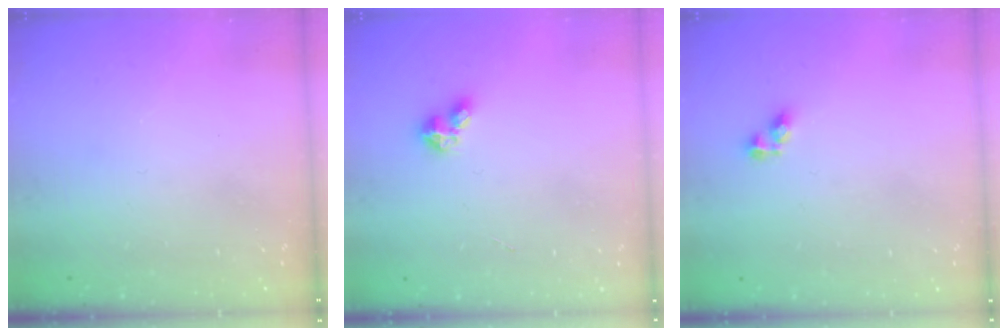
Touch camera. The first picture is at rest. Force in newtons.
{"total": 2.8, "press": 2.8, "slide": 0.2}
{"total": 4.2, "press": 4.1, "slide": 0.6}